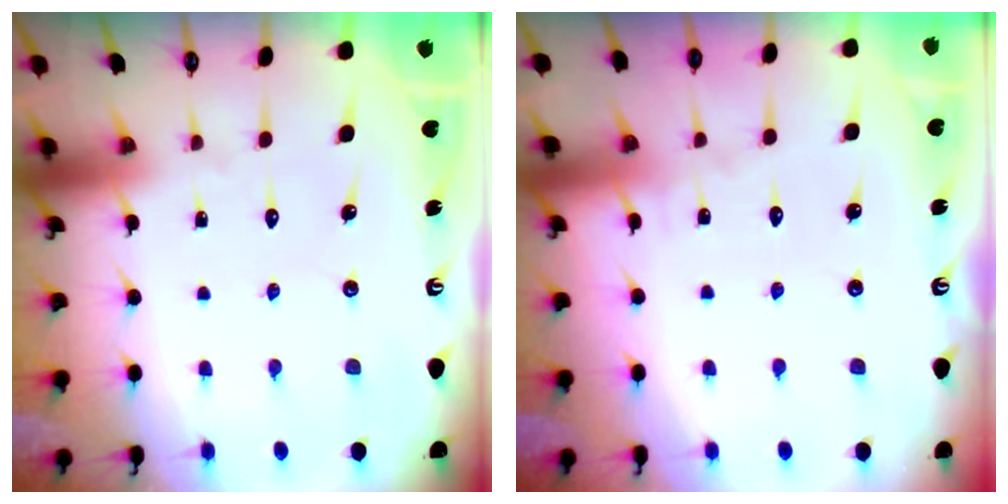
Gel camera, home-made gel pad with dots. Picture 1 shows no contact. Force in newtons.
{"total": 2.5, "press": 2.5, "slide": 0.2}